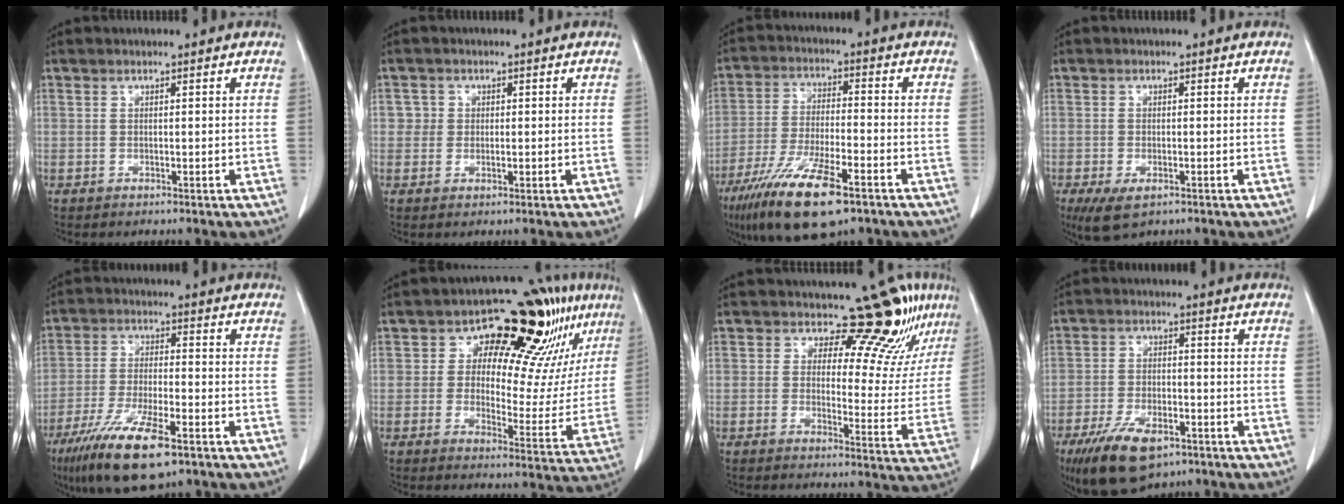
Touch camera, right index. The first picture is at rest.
{"total": 2.4, "force": [0.3, 2.3, 0.0], "torque": [0.014, 0.004, 0.000]}
{"total": 14.4, "force": [-9.1, 3.1, 10.8], "torque": [-0.212, -0.030, -0.161]}
{"total": 4.9, "force": [-2.7, 2.3, 3.3], "torque": [-0.061, -0.011, -0.042]}
{"total": 12.9, "force": [-8.0, 2.9, 9.8], "torque": [-0.184, -0.024, -0.140]}
{"total": 18.8, "force": [9.0, 7.2, 14.8], "torque": [-0.189, 0.023, 0.127]}
{"total": 11.2, "force": [8.9, 3.4, 5.9], "torque": [-0.064, -0.028, 0.092]}
{"total": 10.9, "force": [-6.9, 4.8, 7.0], "torque": [-0.127, -0.010, -0.117]}